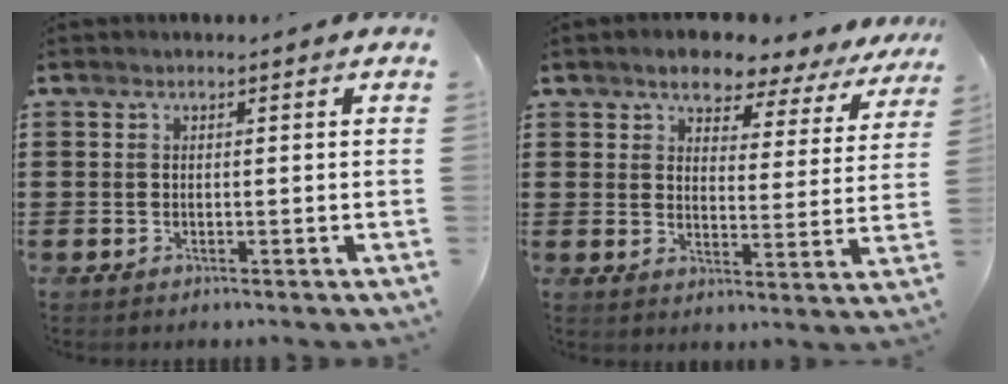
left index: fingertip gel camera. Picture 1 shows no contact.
{"total": 5.0, "force": [4.6, 1.6, 1.4], "torque": [-0.045, -0.021, 0.075]}